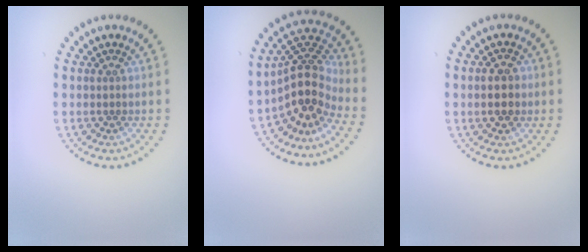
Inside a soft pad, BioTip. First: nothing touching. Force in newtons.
{"total": 4.7, "press": 3.4, "slide": 3.2}
{"total": 2.4, "press": 2.4, "slide": 0.1}